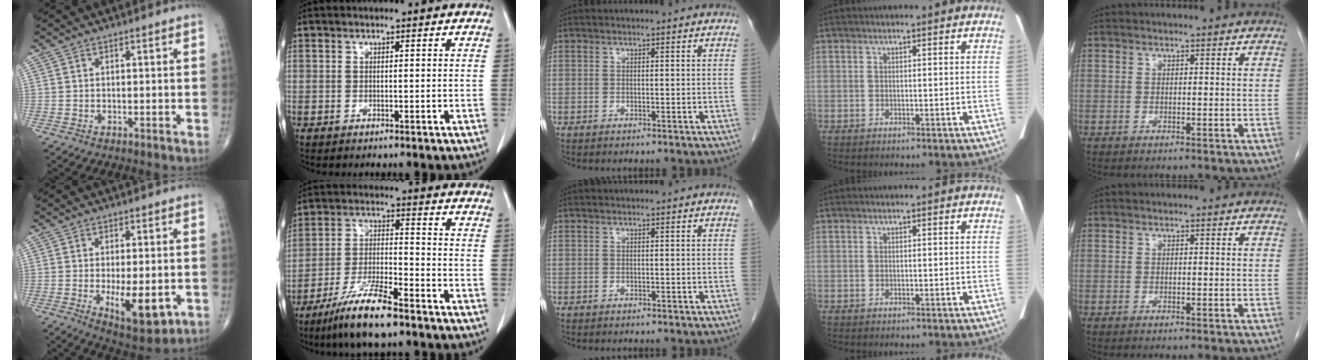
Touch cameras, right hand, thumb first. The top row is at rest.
{"thumb": {"total": 10.5, "force": [-2.6, 4.3, 9.3], "torque": [-0.128, -0.016, -0.029]}, "index": {"total": 10.2, "force": [-7.3, 1.1, 7.0], "torque": [-0.137, -0.022, -0.135]}}